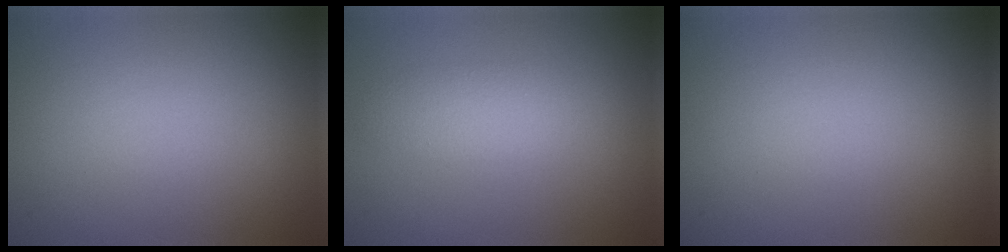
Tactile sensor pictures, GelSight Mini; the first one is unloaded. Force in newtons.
{"total": 2.6, "press": 2.6, "slide": 0.0}
{"total": 0.0}